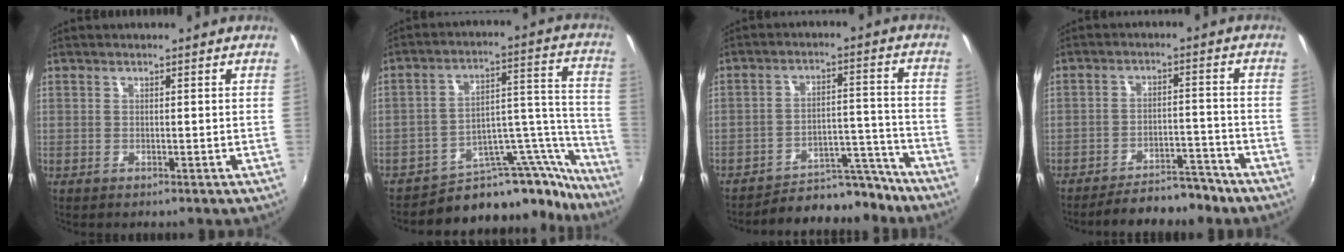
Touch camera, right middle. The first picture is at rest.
{"total": 18.6, "force": [-17.0, 6.2, 4.5], "torque": [-0.045, 0.065, -0.246]}
{"total": 13.3, "force": [-12.4, 4.1, 2.5], "torque": [-0.045, 0.037, -0.166]}
{"total": 9.8, "force": [-8.6, 3.0, 3.7], "torque": [-0.081, 0.014, -0.110]}